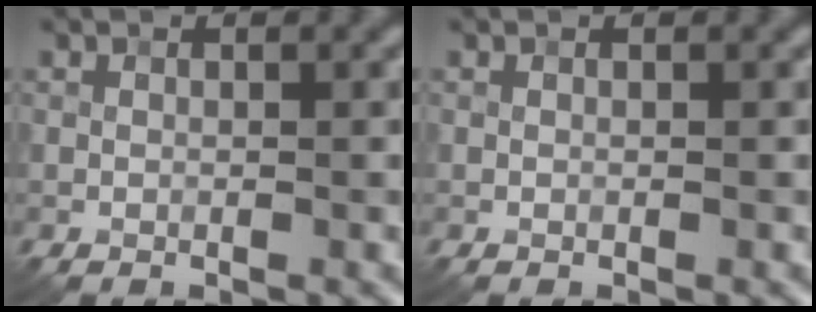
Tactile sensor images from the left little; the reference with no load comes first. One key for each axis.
{"total": 0.0}